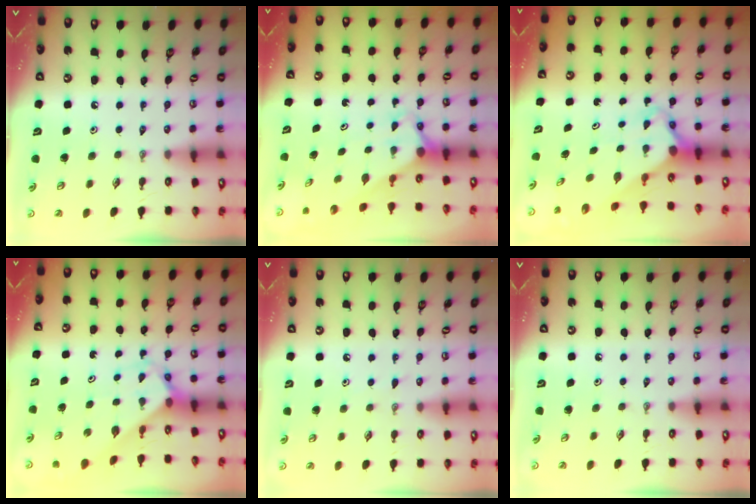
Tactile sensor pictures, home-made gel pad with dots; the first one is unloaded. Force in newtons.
{"total": 2.9, "press": 2.9, "slide": 0.0}
{"total": 3.5, "press": 3.5, "slide": 0.3}
{"total": 2.6, "press": 2.6, "slide": 0.2}
{"total": 4.3, "press": 4.3, "slide": 0.4}
{"total": 0.0}